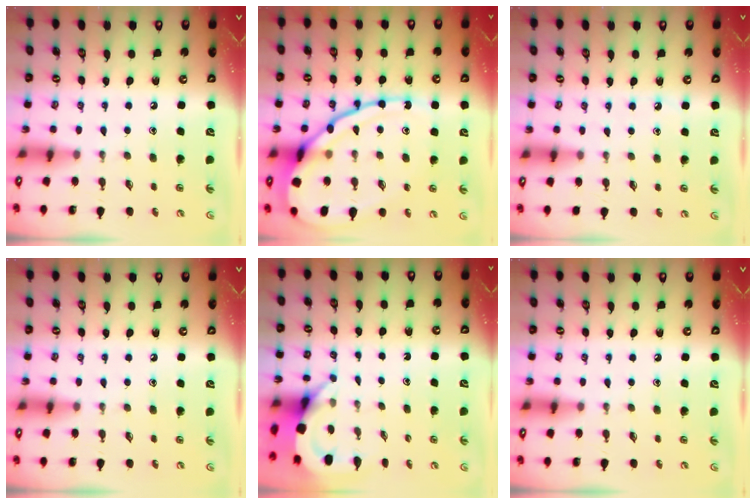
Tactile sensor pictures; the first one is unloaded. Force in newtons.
{"total": 20.5, "press": 20.4, "slide": 1.9}
{"total": 4.1, "press": 4.1, "slide": 0.5}
{"total": 0.0}
{"total": 3.9, "press": 3.9, "slide": 0.2}
{"total": 0.0}